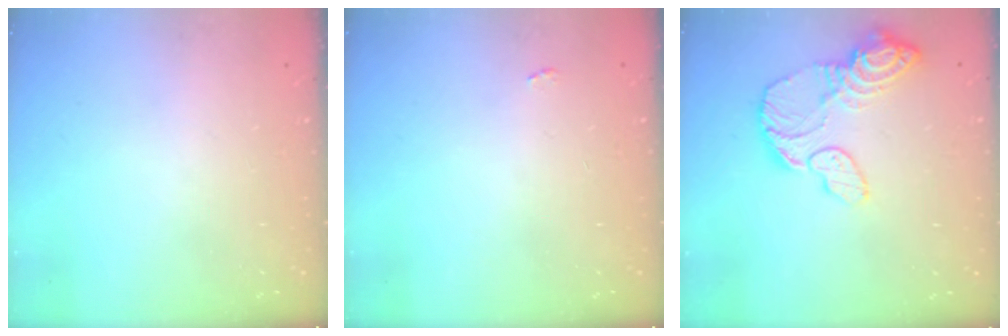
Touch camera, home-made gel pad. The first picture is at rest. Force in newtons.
{"total": 2.2, "press": 2.1, "slide": 0.3}
{"total": 12.9, "press": 12.8, "slide": 1.3}